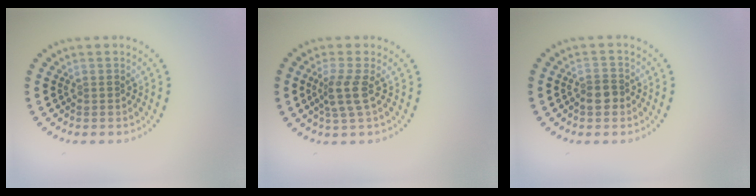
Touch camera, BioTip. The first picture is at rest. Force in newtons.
{"total": 2.4, "press": 1.9, "slide": 1.5}
{"total": 2.0, "press": 1.8, "slide": 0.9}